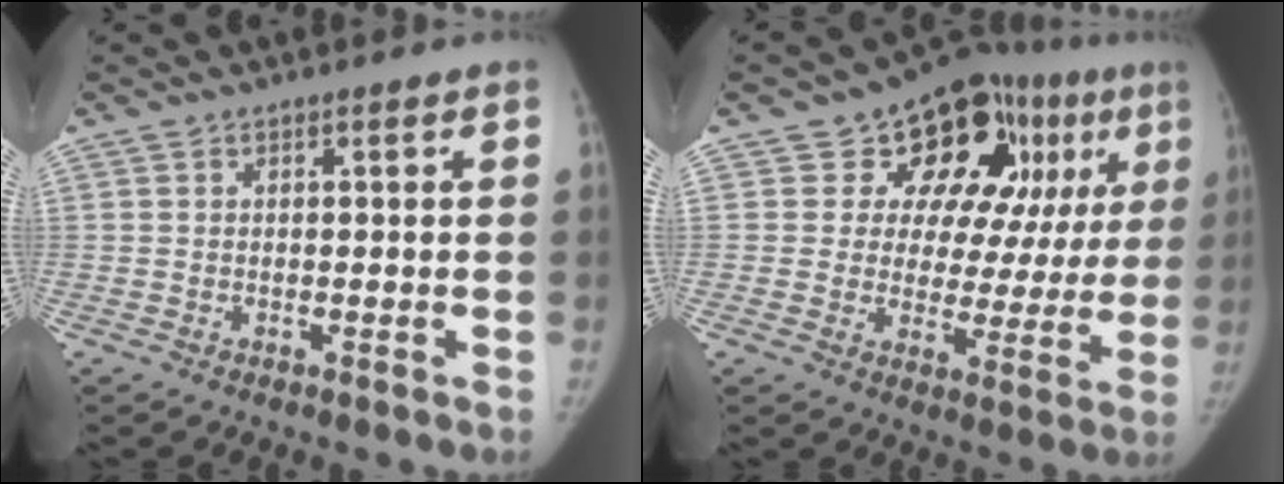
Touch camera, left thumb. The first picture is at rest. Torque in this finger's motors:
{"motor_torque": [0.06, 1.03, 0.61, -0.38, 0.02]}